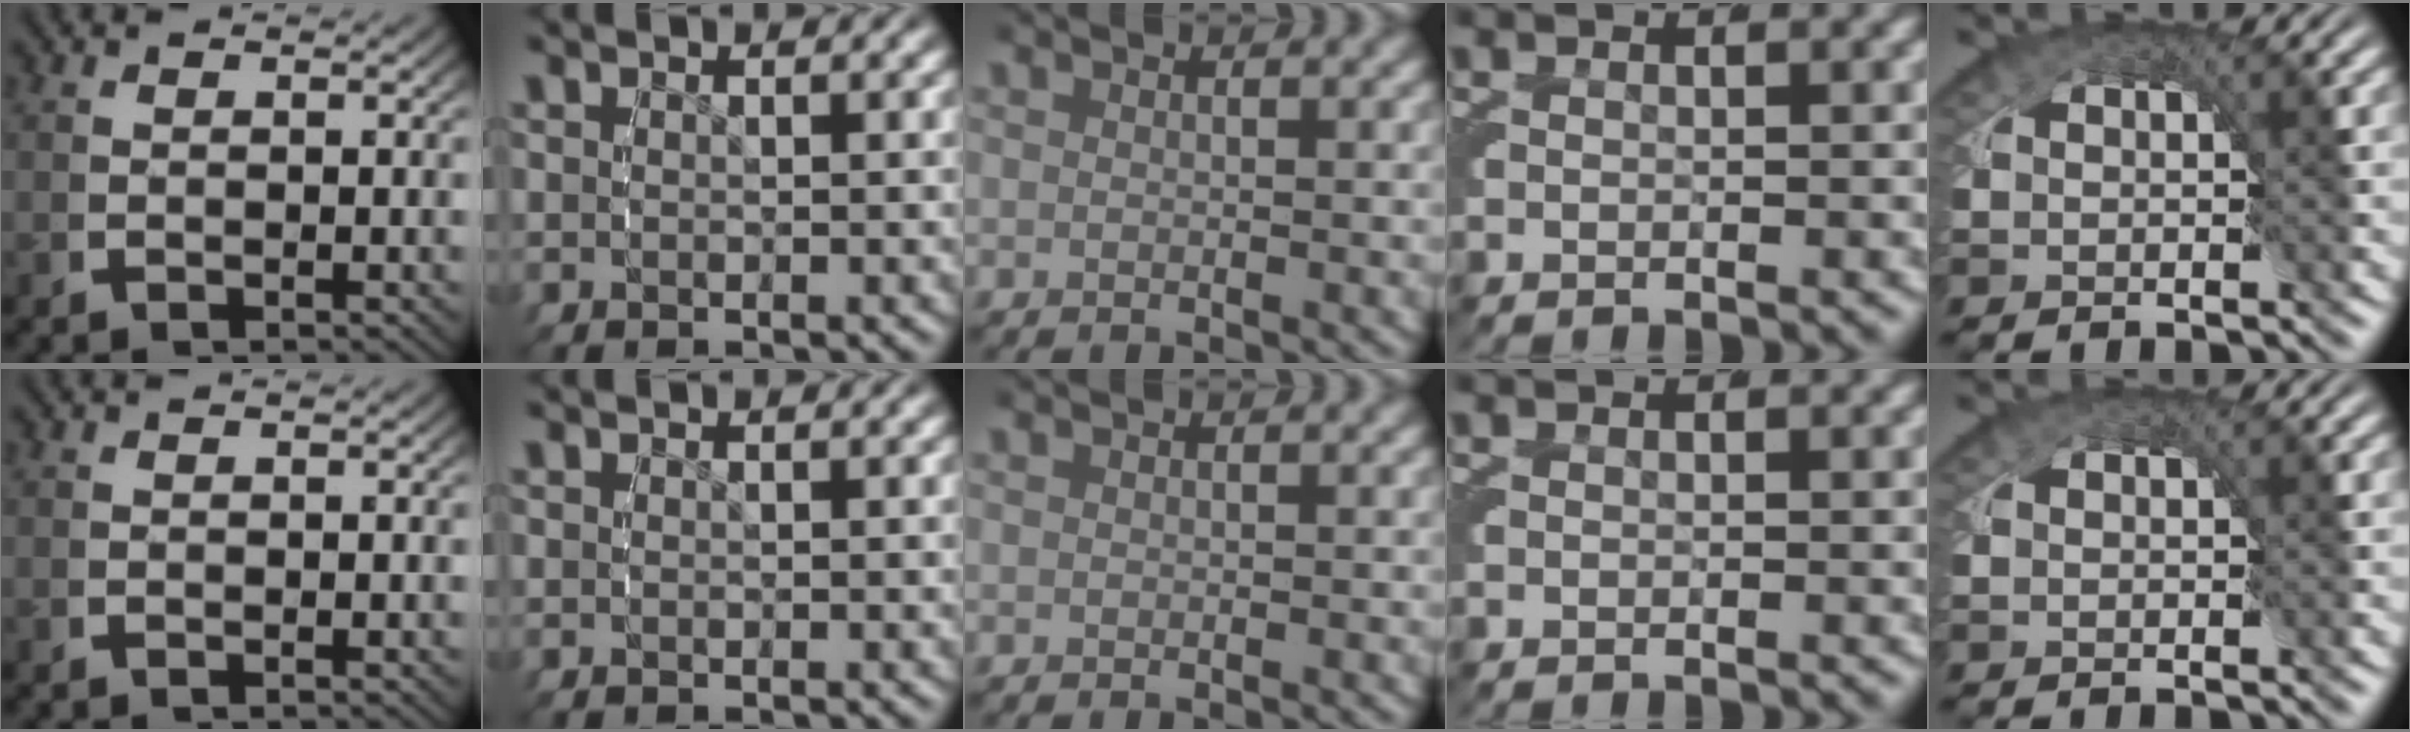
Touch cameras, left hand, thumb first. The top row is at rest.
{}